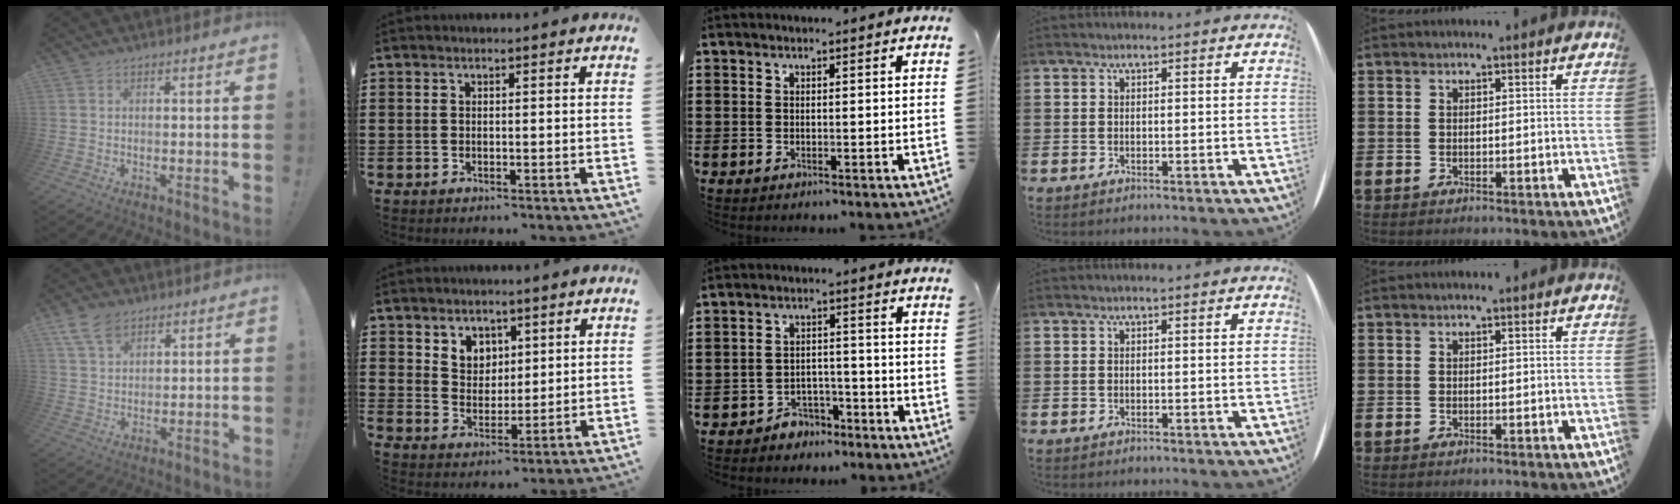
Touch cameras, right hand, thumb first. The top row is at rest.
{"thumb": {"total": 7.9, "force": [5.3, 4.6, 3.6], "torque": [-0.062, -0.019, 0.103]}, "index": {"total": 4.7, "force": [2.9, 3.7, 0.5], "torque": [-0.021, 0.004, 0.052]}, "middle": {"total": 3.4, "force": [-3.2, 1.2, 0.2], "torque": [-0.012, 0.005, -0.067]}}